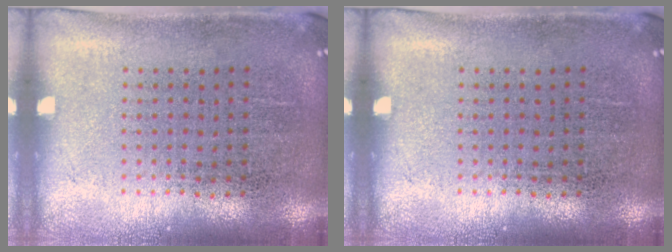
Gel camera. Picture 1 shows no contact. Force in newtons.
{"total": 0.0}